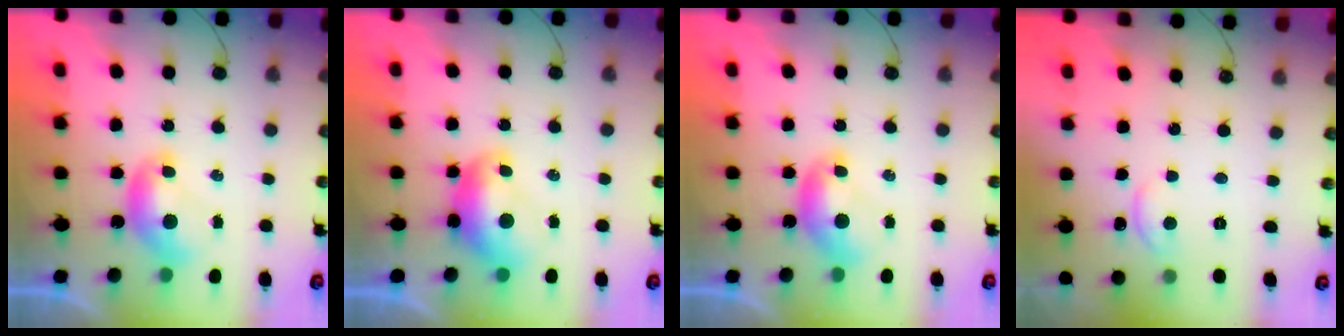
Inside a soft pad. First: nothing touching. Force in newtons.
{"total": 1.6, "press": 1.5, "slide": 0.6}
{"total": 0.0}
{"total": 1.0, "press": 0.9, "slide": 0.4}